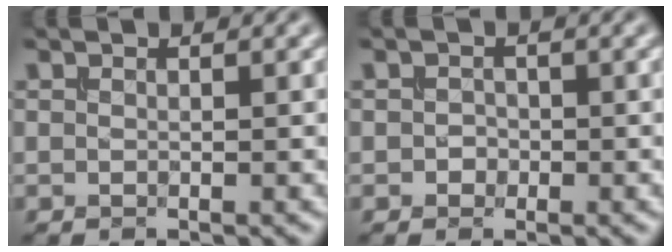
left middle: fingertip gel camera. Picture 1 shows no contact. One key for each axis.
{"total": 0.9, "fx": -0.3, "fy": 0.8, "fz": 0.2, "tx": -0.001, "ty": 0.000, "tz": -0.009}